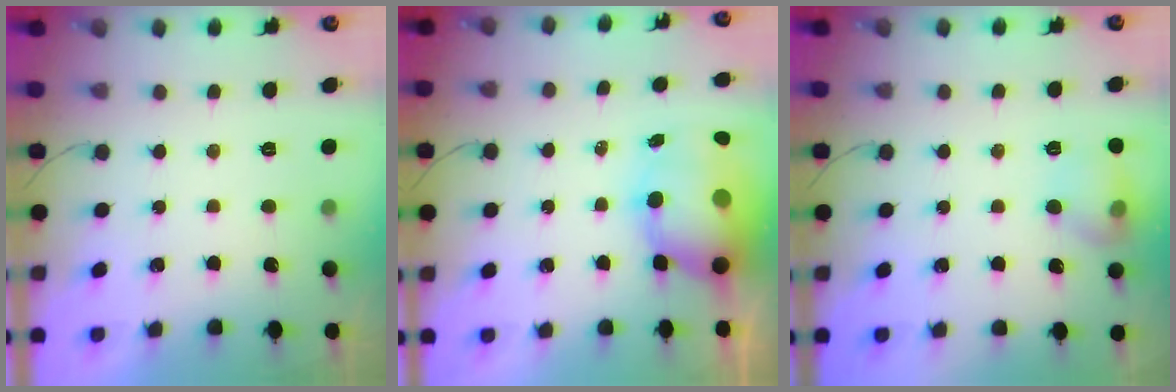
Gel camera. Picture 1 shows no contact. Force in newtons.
{"total": 11.2, "press": 10.9, "slide": 2.4}
{"total": 9.1, "press": 9.1, "slide": 0.6}